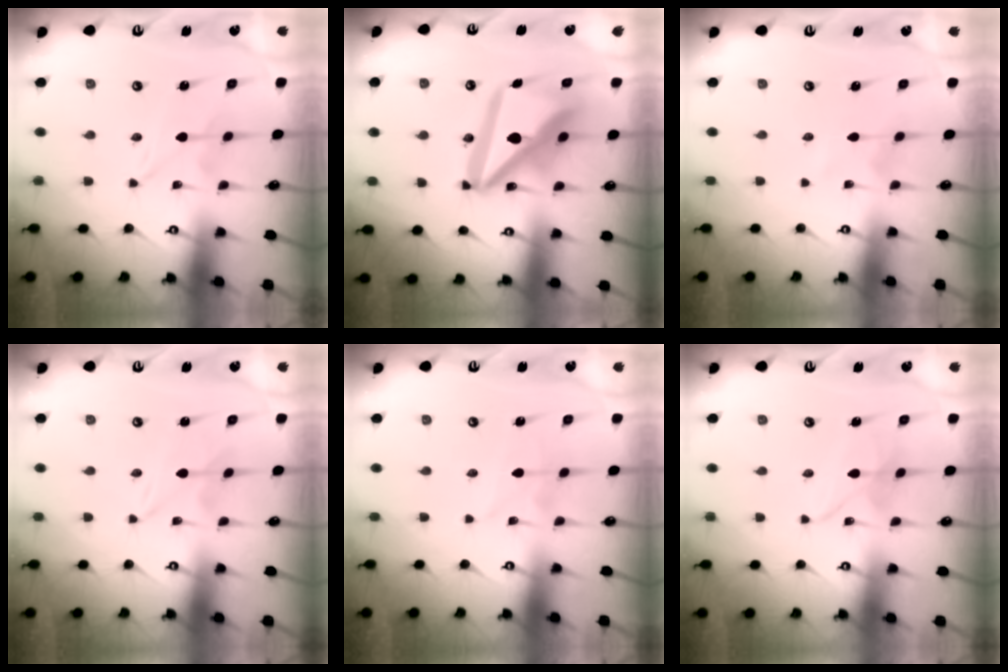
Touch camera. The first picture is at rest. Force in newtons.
{"total": 17.4, "press": 17.2, "slide": 2.1}
{"total": 0.0}
{"total": 0.0}
{"total": 1.4, "press": 1.4, "slide": 0.1}
{"total": 3.2, "press": 3.2, "slide": 0.3}